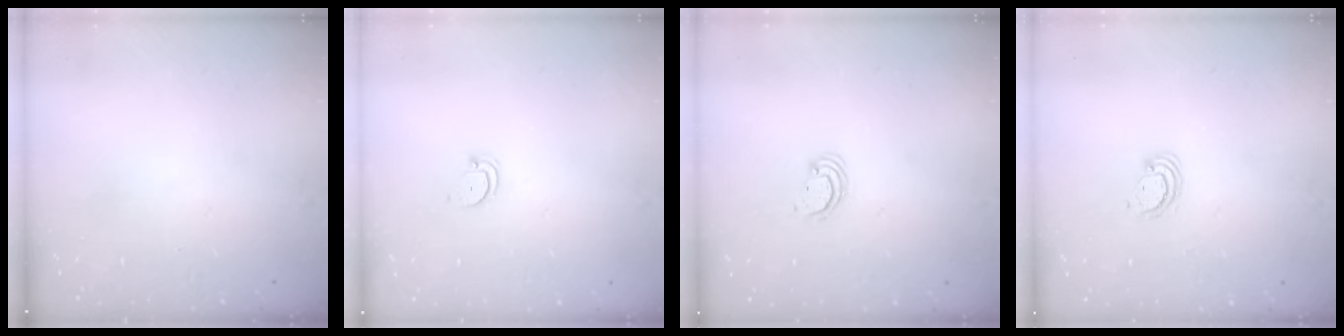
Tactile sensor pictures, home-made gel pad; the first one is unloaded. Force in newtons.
{"total": 2.6, "press": 2.6, "slide": 0.0}
{"total": 2.2, "press": 2.2, "slide": 0.2}
{"total": 2.9, "press": 2.9, "slide": 0.3}